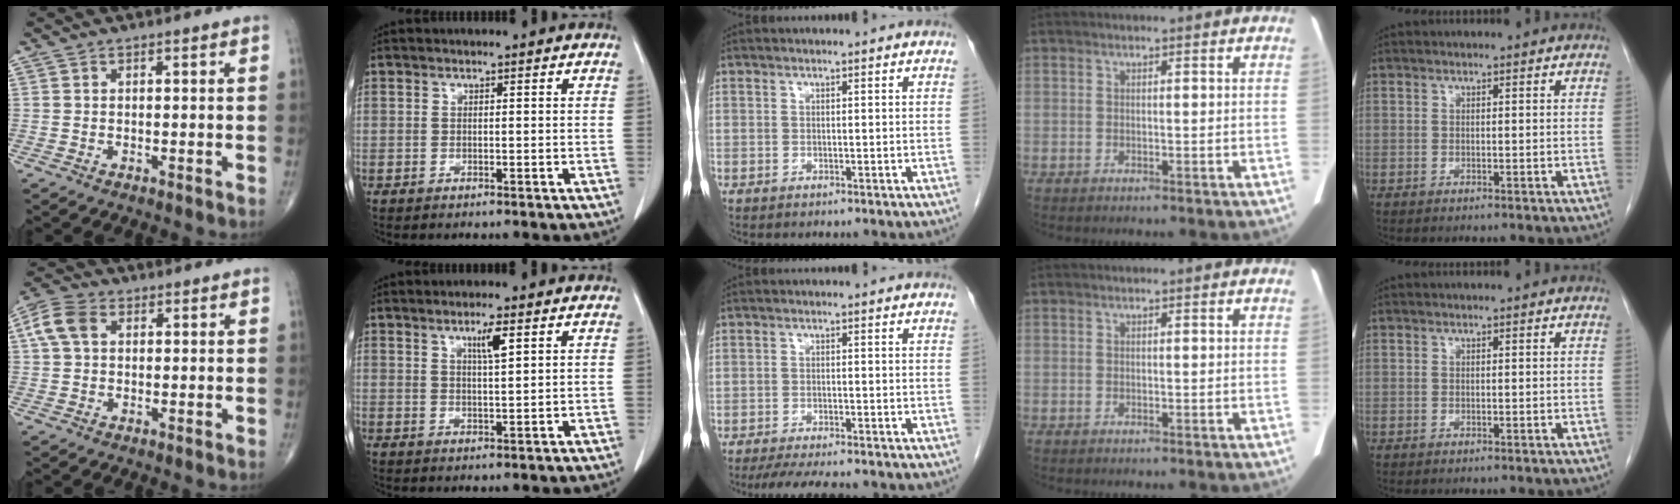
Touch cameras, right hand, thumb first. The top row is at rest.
{"thumb": {"total": 6.4, "force": [1.6, 4.5, 4.3], "torque": [-0.094, 0.018, 0.026]}, "index": {"total": 3.3, "force": [1.6, 0.1, 2.9], "torque": [-0.050, -0.003, 0.028]}, "middle": {"total": 7.5, "force": [-6.5, 0.9, 3.6], "torque": [-0.055, -0.017, -0.099]}}